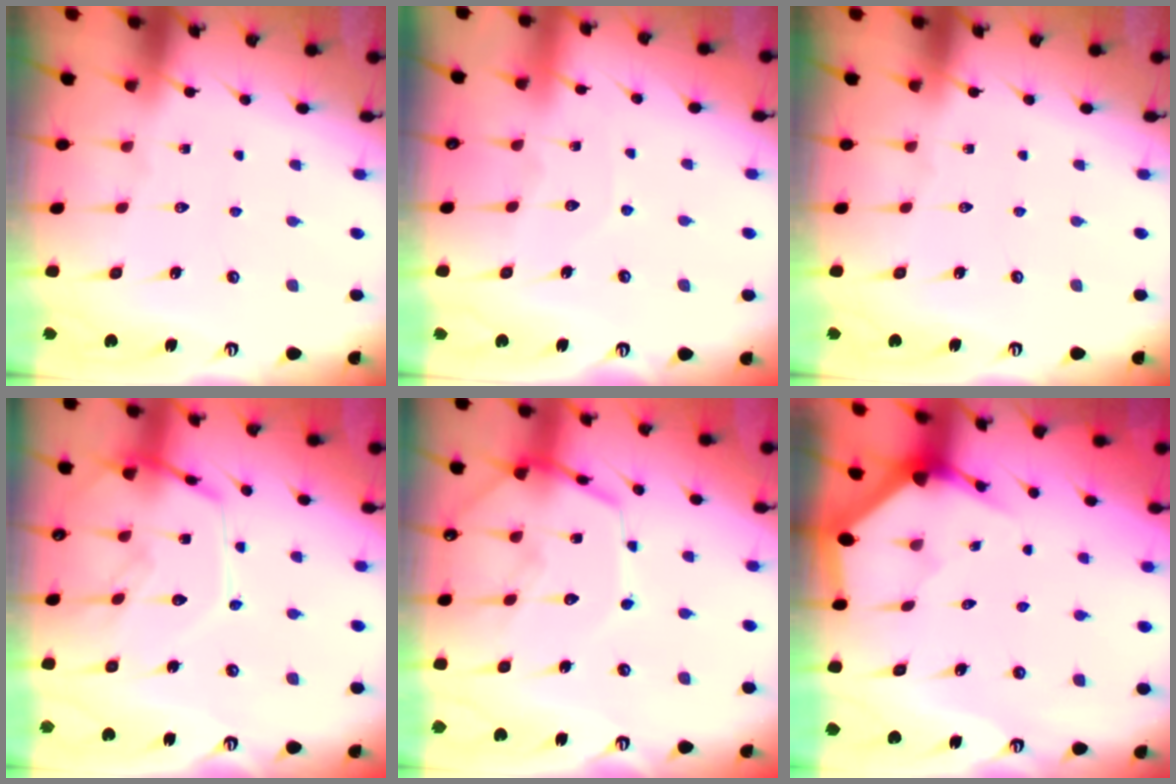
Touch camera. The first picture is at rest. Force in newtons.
{"total": 4.4, "press": 4.3, "slide": 0.3}
{"total": 0.0}
{"total": 15.3, "press": 15.2, "slide": 1.3}
{"total": 12.9, "press": 12.9, "slide": 1.0}
{"total": 3.5, "press": 3.5, "slide": 0.1}